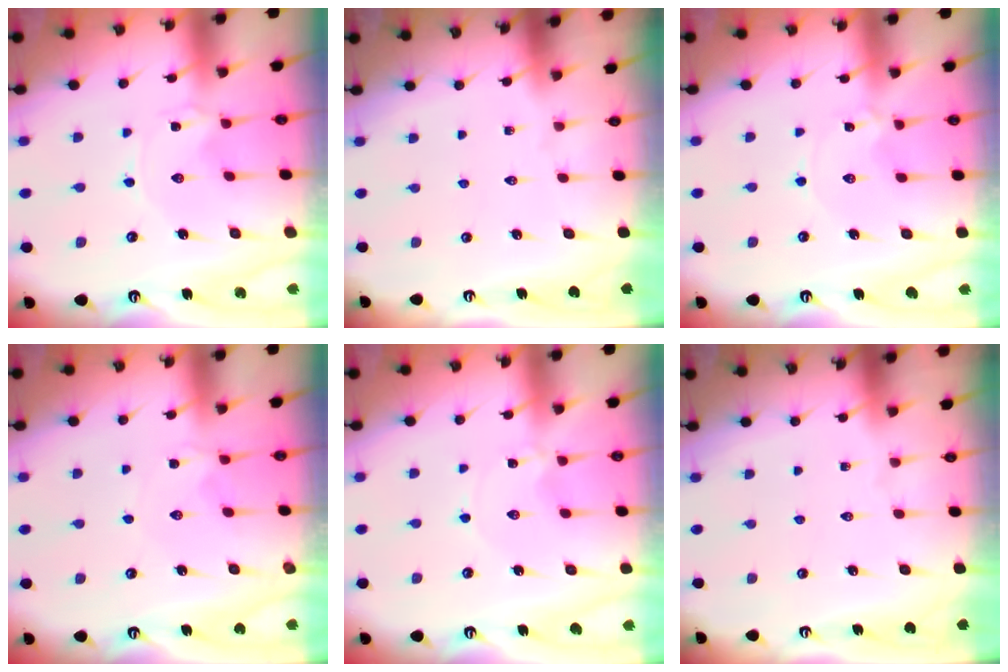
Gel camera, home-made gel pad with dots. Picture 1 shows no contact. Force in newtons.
{"total": 0.0}
{"total": 1.5, "press": 1.5, "slide": 0.2}
{"total": 1.7, "press": 1.6, "slide": 0.3}
{"total": 0.9, "press": 0.9, "slide": 0.1}
{"total": 0.0}